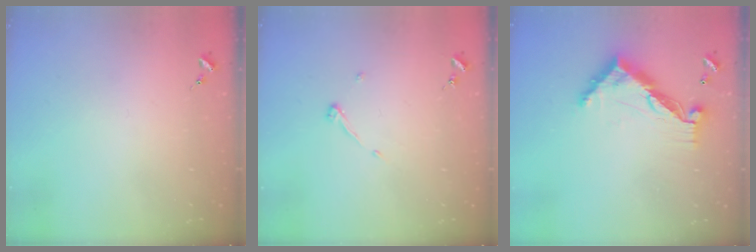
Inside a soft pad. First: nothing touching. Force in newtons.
{"total": 3.8, "press": 3.8, "slide": 0.6}
{"total": 11.5, "press": 11.5, "slide": 1.0}